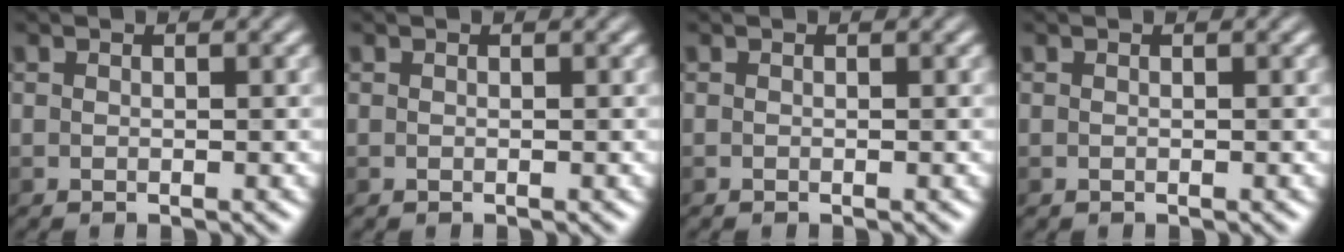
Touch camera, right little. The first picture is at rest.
{"total": 0.0}
{"total": 0.0}
{"total": 0.0}